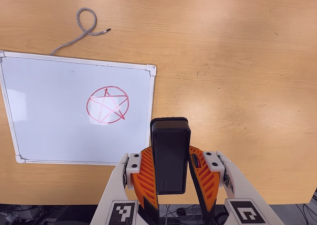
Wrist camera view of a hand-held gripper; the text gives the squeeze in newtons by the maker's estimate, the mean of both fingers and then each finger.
{"total": 6.6, "left": 5.3, "right": 7.9}